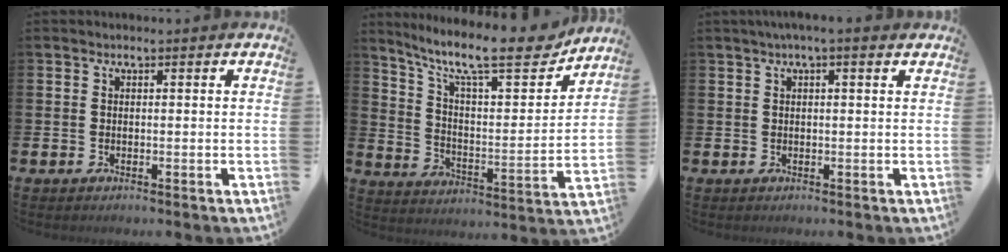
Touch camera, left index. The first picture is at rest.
{"total": 13.4, "force": [10.8, 3.2, 7.2], "torque": [-0.151, -0.066, 0.179]}
{"total": 1.8, "force": [1.2, 0.0, 1.3], "torque": [-0.017, 0.000, 0.019]}